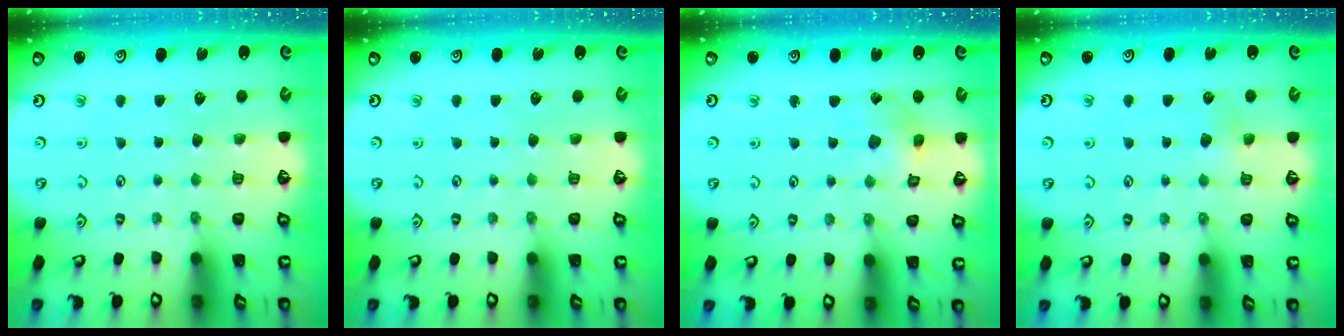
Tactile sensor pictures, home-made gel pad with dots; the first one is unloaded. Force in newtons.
{"total": 0.0}
{"total": 3.4, "press": 3.4, "slide": 0.5}
{"total": 3.4, "press": 3.4, "slide": 0.4}